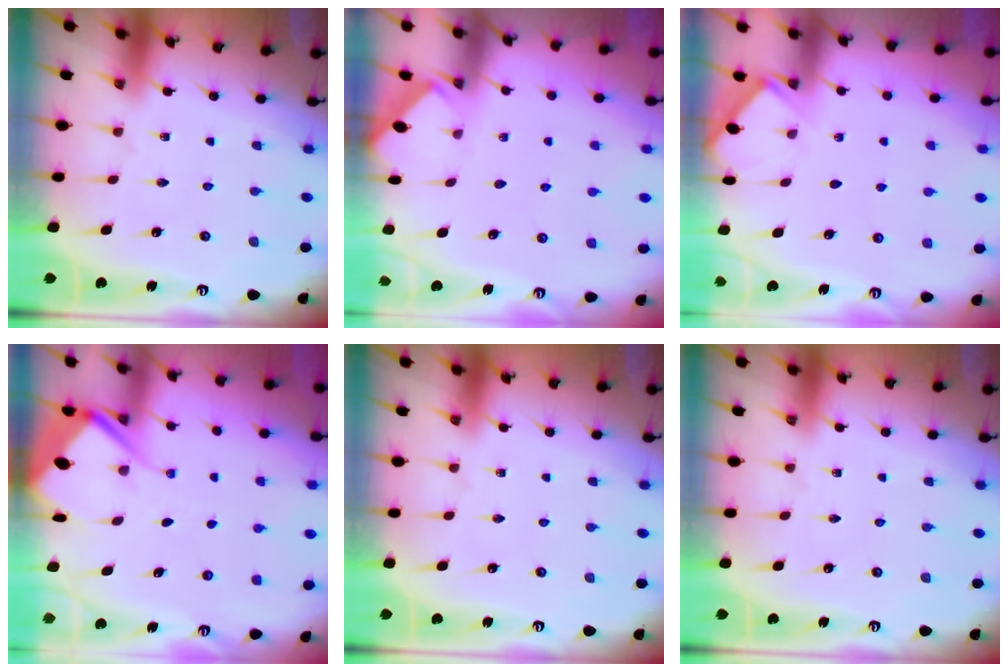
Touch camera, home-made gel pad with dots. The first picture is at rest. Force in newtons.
{"total": 1.3, "press": 1.3, "slide": 0.3}
{"total": 4.3, "press": 4.3, "slide": 0.4}
{"total": 5.7, "press": 5.6, "slide": 0.7}
{"total": 0.0}
{"total": 0.0}